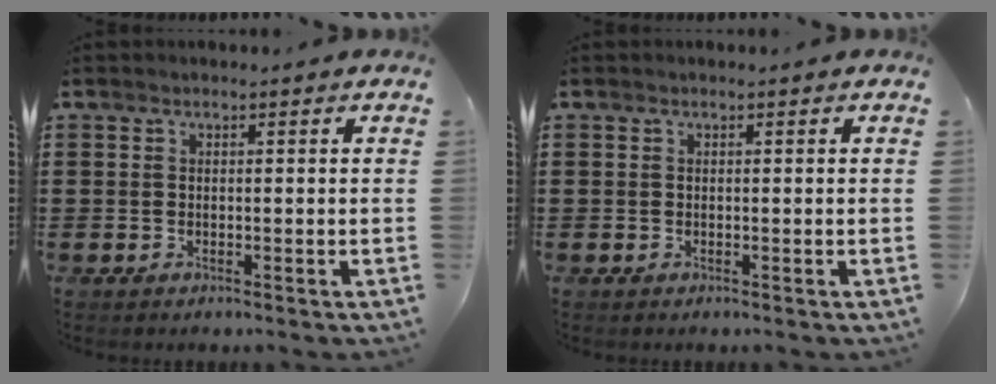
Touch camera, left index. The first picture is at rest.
{"total": 0.0}